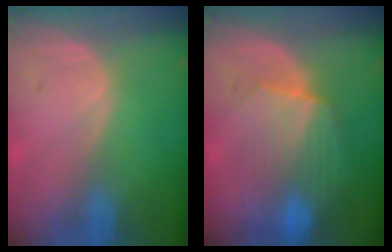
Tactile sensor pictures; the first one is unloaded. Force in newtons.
{"total": 8.3, "press": 8.1, "slide": 1.7}